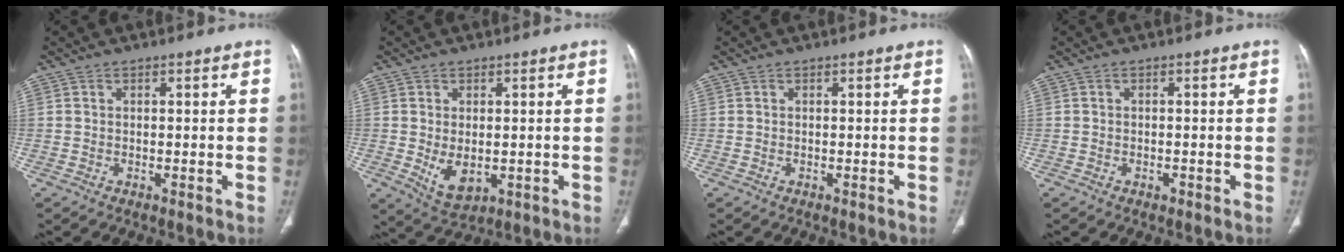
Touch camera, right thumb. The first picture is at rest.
{"total": 5.7, "force": [-0.7, 3.4, 4.6], "torque": [-0.077, -0.012, 0.005]}
{"total": 0.0}
{"total": 0.6, "force": [-0.4, 0.4, 0.2], "torque": [-0.003, 0.001, -0.007]}